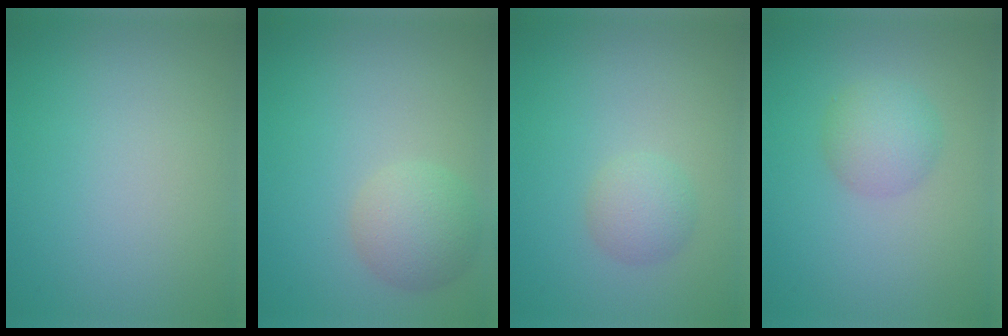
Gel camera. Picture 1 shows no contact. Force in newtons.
{"total": 3.5, "press": 3.5, "slide": 0.2}
{"total": 2.0, "press": 2.0, "slide": 0.1}
{"total": 2.8, "press": 2.8, "slide": 0.0}